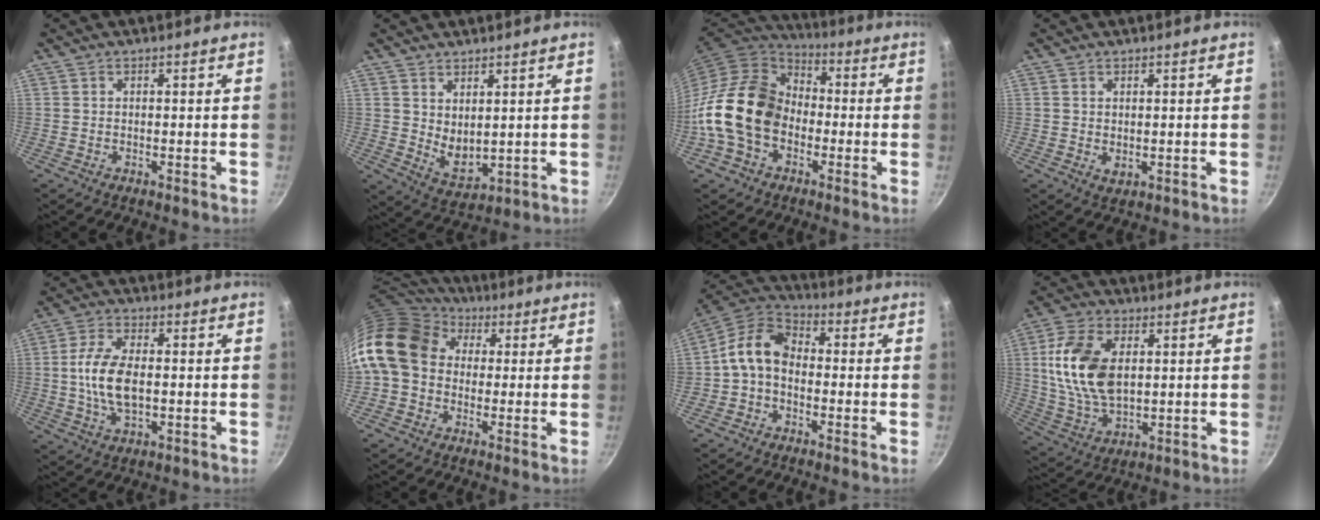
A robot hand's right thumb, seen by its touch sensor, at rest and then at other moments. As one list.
[{"total": 6.0, "force": [2.6, 3.3, 4.3], "torque": [-0.060, -0.031, 0.058]}, {"total": 17.5, "force": [-3.5, 13.0, 11.1], "torque": [-0.170, 0.043, -0.080]}, {"total": 1.6, "force": [0.6, 1.0, 1.1], "torque": [-0.016, -0.009, 0.010]}, {"total": 10.0, "force": [-0.3, 5.3, 8.5], "torque": [-0.170, 0.012, -0.011]}, {"total": 16.1, "force": [2.5, 12.8, 9.3], "torque": [-0.162, 0.032, 0.028]}, {"total": 9.0, "force": [-1.2, 6.5, 6.1], "torque": [-0.102, 0.039, -0.041]}, {"total": 15.1, "force": [2.7, 9.0, 11.8], "torque": [-0.215, -0.008, 0.055]}]